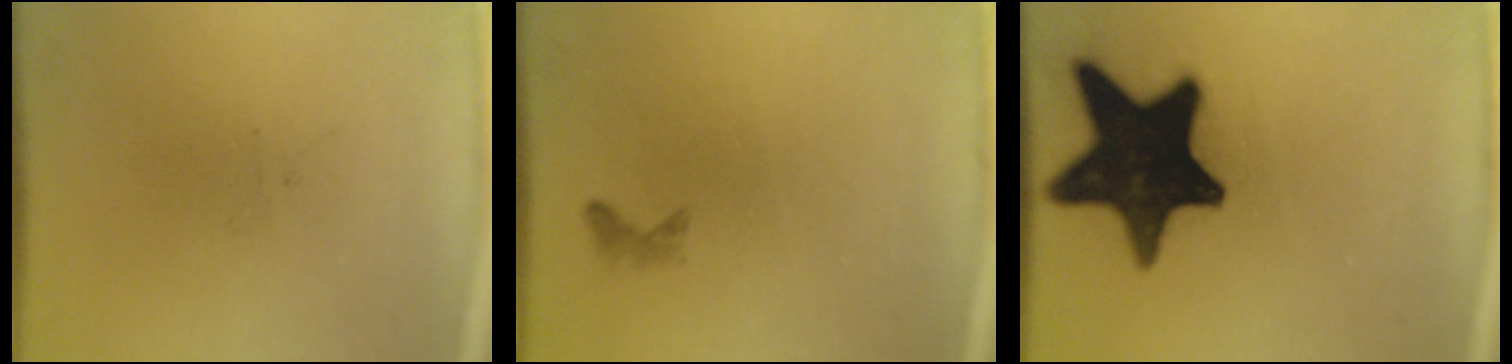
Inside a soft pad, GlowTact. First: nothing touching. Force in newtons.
{"total": 0.6}
{"total": 19.1}